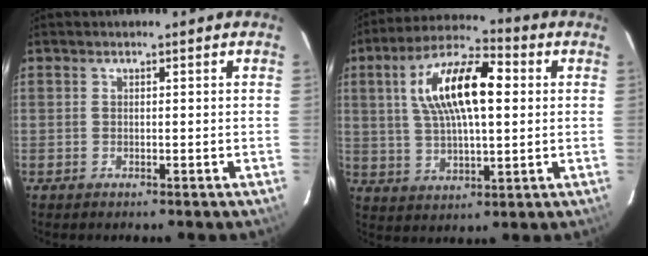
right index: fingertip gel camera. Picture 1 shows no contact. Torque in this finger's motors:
{"motor_torque": [0.70, -0.02, 0.61, 0.21]}